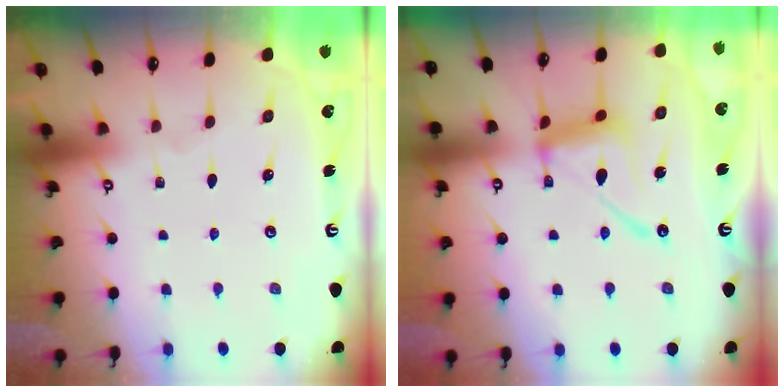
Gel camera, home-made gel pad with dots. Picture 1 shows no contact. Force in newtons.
{"total": 13.6, "press": 13.5, "slide": 1.2}